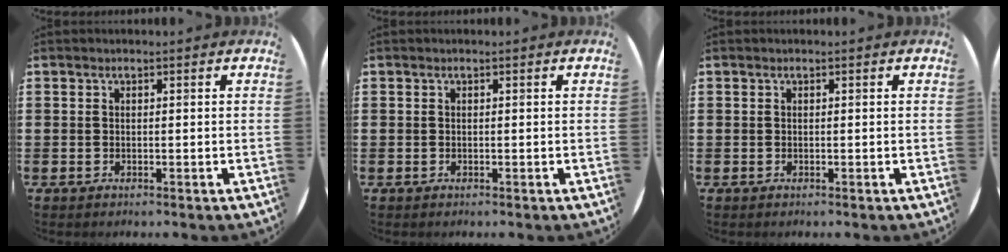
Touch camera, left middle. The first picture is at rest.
{"total": 0.0}
{"total": 0.0}